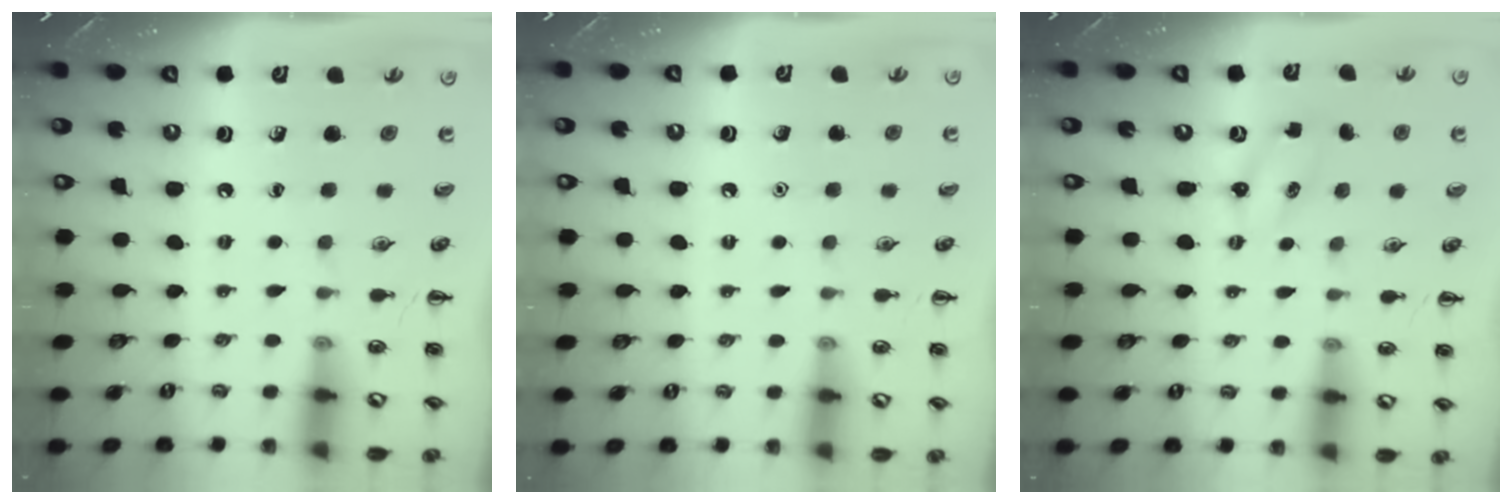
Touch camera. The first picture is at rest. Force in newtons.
{"total": 1.6, "press": 1.6, "slide": 0.1}
{"total": 2.4, "press": 2.4, "slide": 0.6}